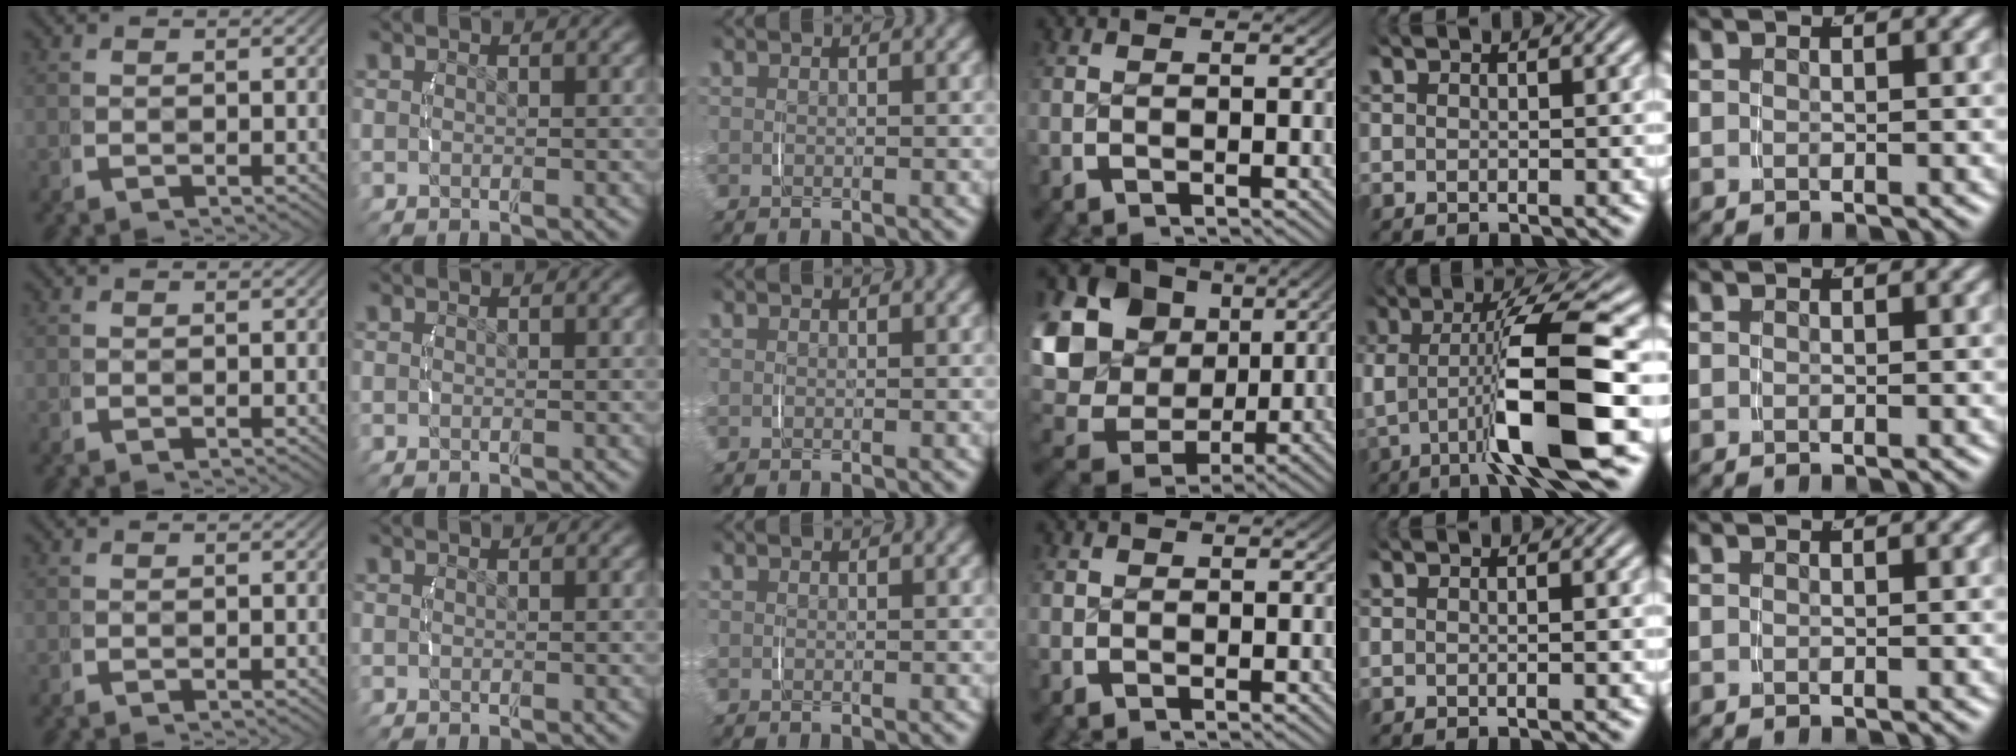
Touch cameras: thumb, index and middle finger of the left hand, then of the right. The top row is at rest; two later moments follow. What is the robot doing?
{"motion": "lift_and_place", "object": "jar lid"}